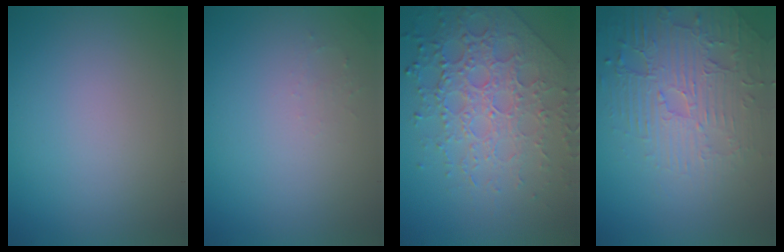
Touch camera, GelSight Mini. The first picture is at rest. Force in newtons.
{"total": 0.8, "press": 0.8, "slide": 0.3}
{"total": 7.6, "press": 5.5, "slide": 5.2}
{"total": 4.4, "press": 4.1, "slide": 1.6}